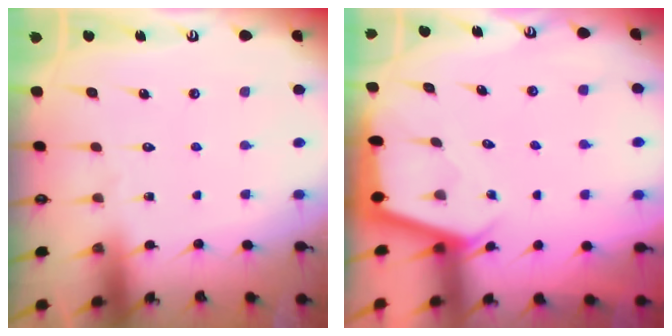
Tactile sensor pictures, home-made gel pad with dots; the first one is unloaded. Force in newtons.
{"total": 2.6, "press": 2.6, "slide": 0.2}